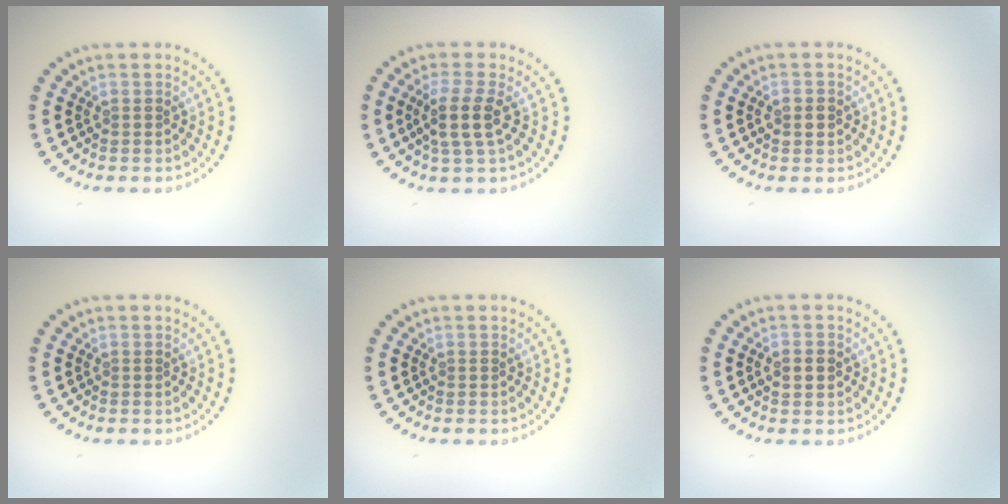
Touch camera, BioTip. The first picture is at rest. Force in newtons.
{"total": 2.9, "press": 2.4, "slide": 1.6}
{"total": 1.8, "press": 1.8, "slide": 0.1}
{"total": 0.0}
{"total": 0.0}
{"total": 2.2, "press": 2.2, "slide": 0.1}